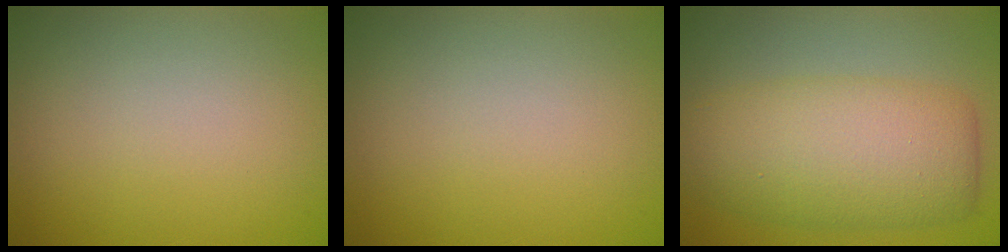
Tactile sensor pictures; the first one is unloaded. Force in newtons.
{"total": 0.0}
{"total": 8.0, "press": 8.0, "slide": 0.1}